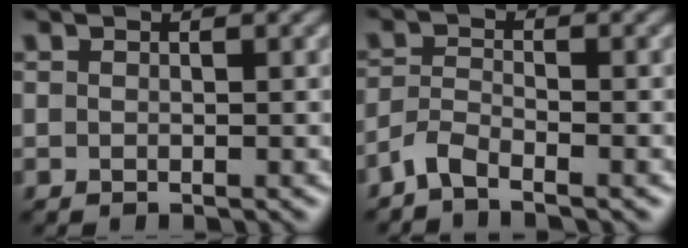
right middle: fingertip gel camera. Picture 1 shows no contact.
{"total": 2.4, "force": [-2.0, 0.5, 1.4], "torque": [-0.029, 0.000, -0.048]}